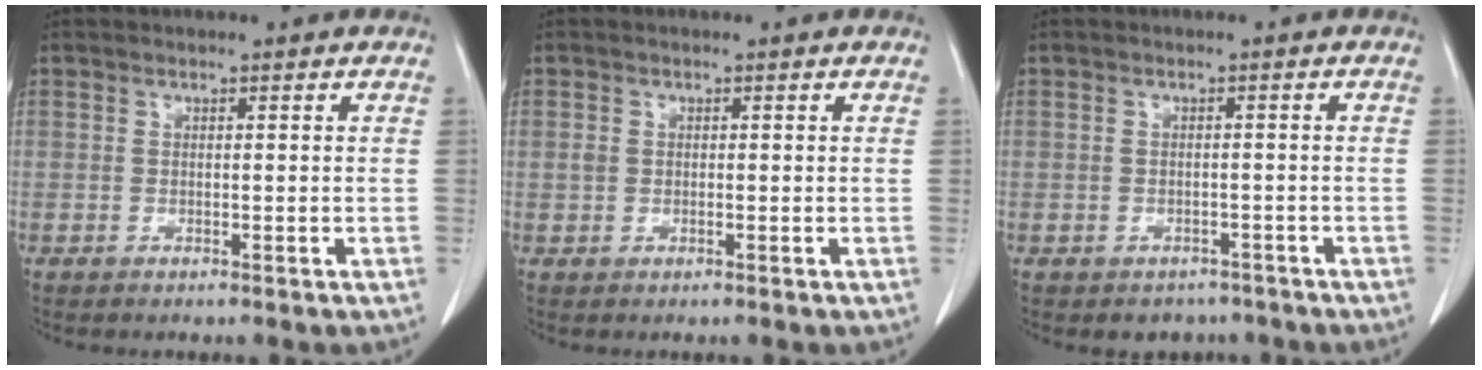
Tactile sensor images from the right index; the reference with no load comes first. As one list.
[{"total": 1.0, "force": [0.1, 0.8, 0.5], "torque": [-0.012, 0.006, 0.003]}, {"total": 3.3, "force": [-2.4, 2.2, 0.2], "torque": [-0.001, 0.012, -0.031]}]